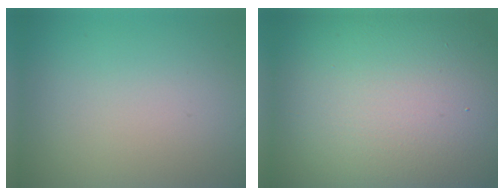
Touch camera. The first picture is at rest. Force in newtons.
{"total": 23.0, "press": 22.9, "slide": 1.0}